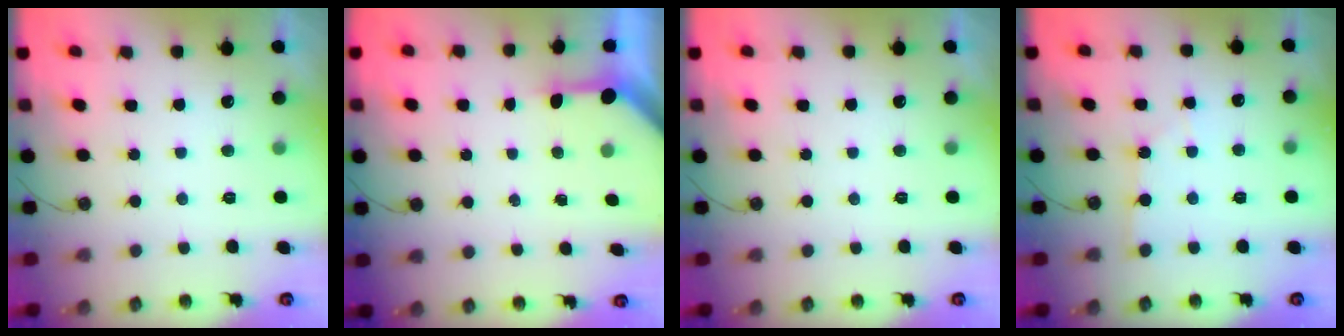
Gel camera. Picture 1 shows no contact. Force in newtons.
{"total": 3.3, "press": 3.3, "slide": 0.3}
{"total": 0.0}
{"total": 3.8, "press": 3.8, "slide": 0.4}